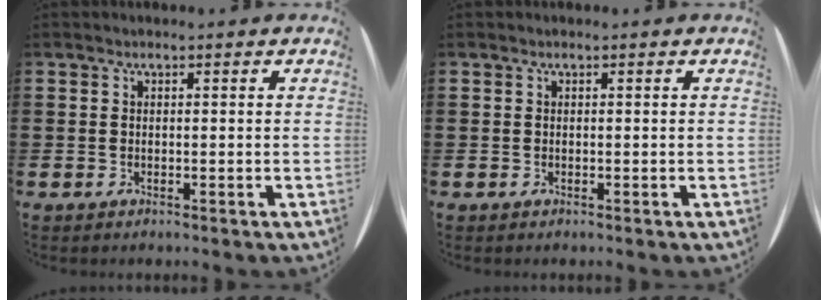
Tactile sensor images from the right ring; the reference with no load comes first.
{"total": 0.0}